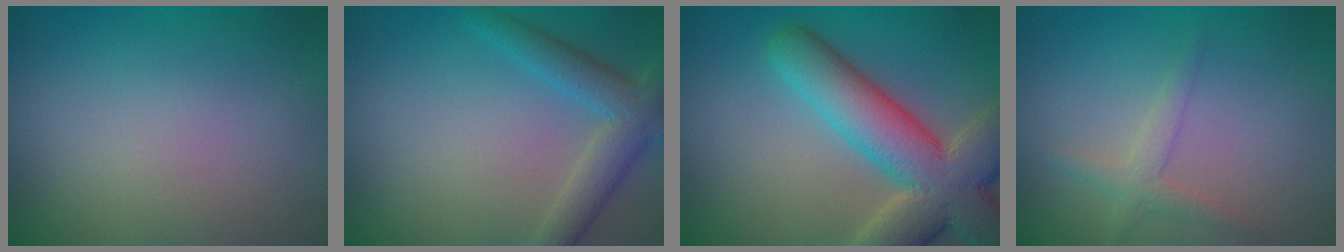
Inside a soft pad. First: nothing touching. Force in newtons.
{"total": 4.0, "press": 4.0, "slide": 0.2}
{"total": 9.9, "press": 9.9, "slide": 0.8}
{"total": 1.8, "press": 1.8, "slide": 0.1}